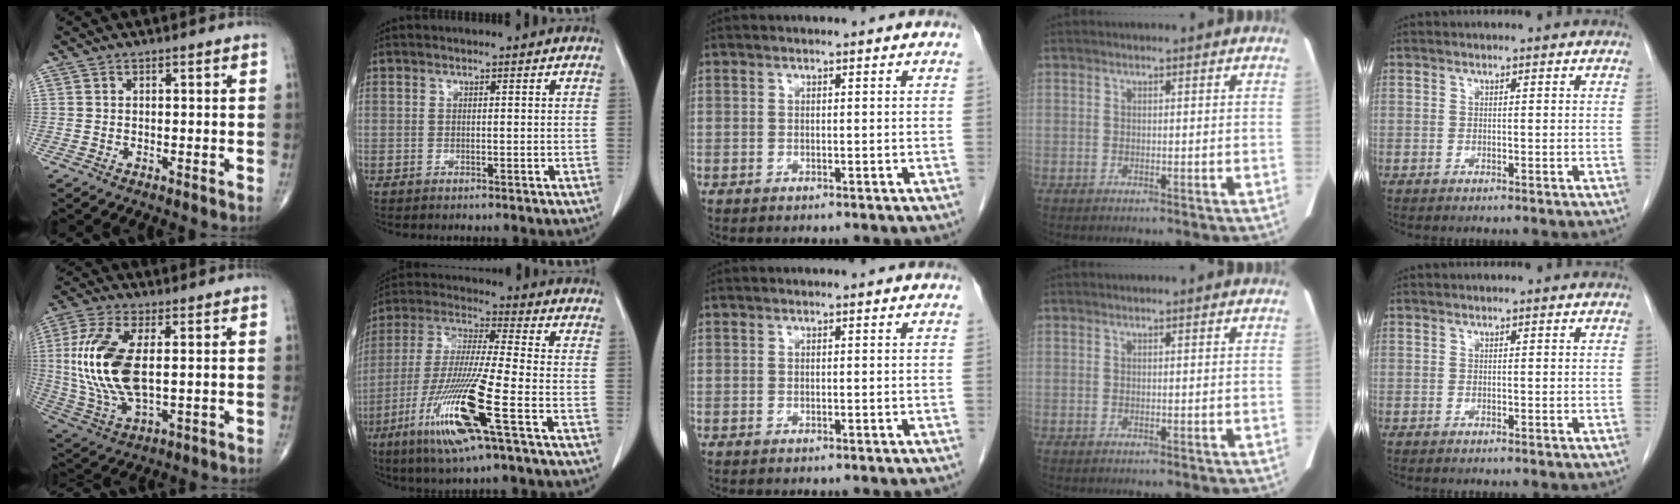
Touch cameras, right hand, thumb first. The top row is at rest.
{"thumb": {"total": 16.3, "force": [1.5, 7.5, 14.4], "torque": [-0.316, -0.008, 0.035]}, "index": {"total": 15.8, "force": [-6.8, -0.1, 14.2], "torque": [-0.298, -0.028, -0.131]}}